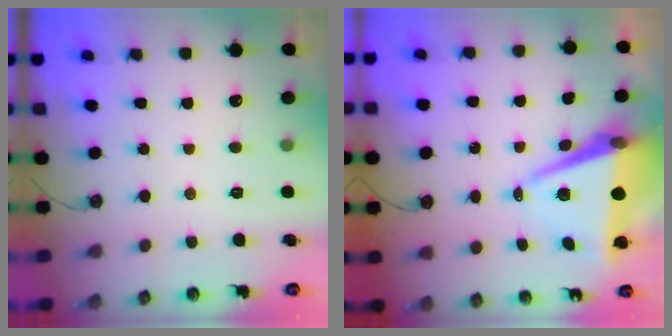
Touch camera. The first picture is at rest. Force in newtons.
{"total": 9.3, "press": 8.2, "slide": 4.3}